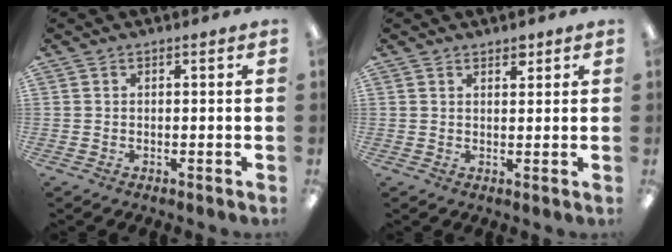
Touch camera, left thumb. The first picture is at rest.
{"total": 2.2, "force": [1.8, 1.0, 0.8], "torque": [0.000, -0.007, 0.030]}